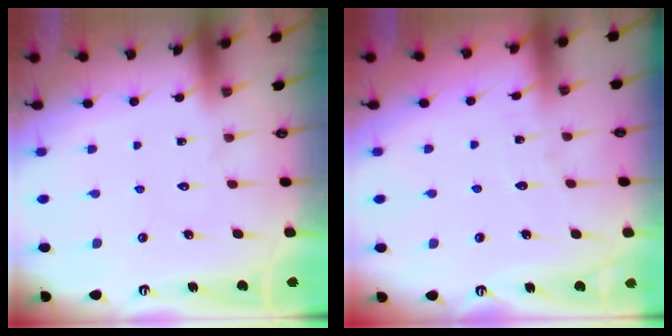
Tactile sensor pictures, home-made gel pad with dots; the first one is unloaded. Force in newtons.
{"total": 2.9, "press": 2.9, "slide": 0.3}